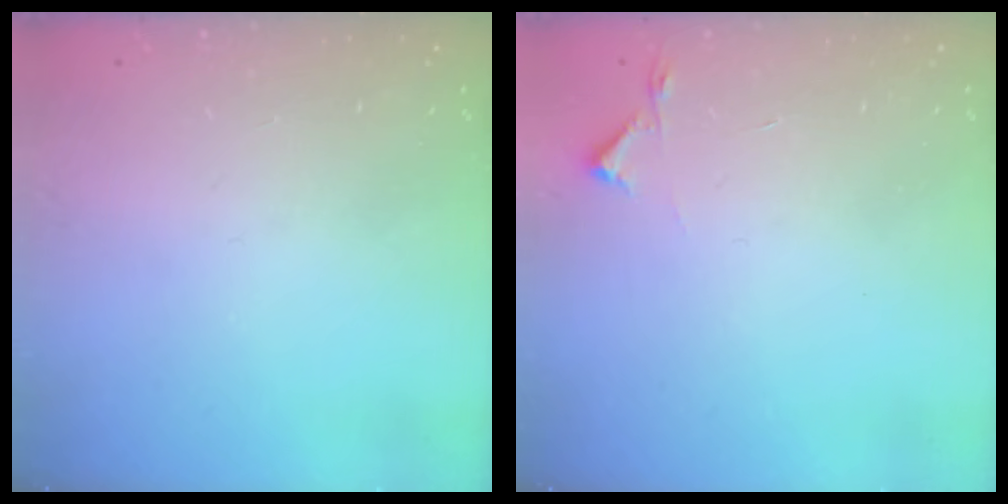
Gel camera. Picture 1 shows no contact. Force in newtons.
{"total": 2.7, "press": 2.6, "slide": 0.4}